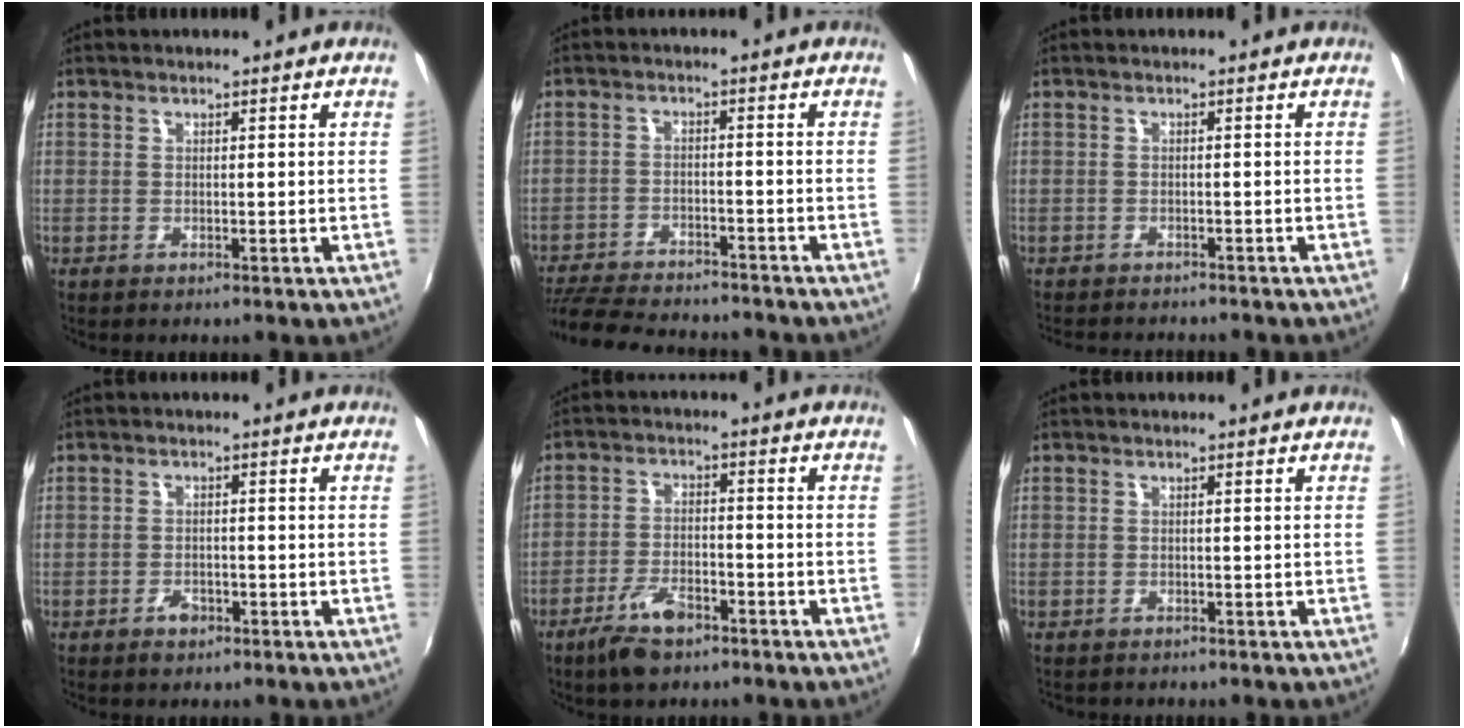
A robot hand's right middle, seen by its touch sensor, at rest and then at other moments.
{"total": 16.0, "force": [-14.1, 3.8, 6.5], "torque": [-0.145, -0.021, -0.217]}
{"total": 5.1, "force": [-4.8, 1.1, 1.5], "torque": [-0.043, -0.016, -0.072]}
{"total": 2.6, "force": [-1.7, 1.5, 1.1], "torque": [-0.022, 0.000, -0.029]}
{"total": 7.7, "force": [-5.4, 3.1, 4.6], "torque": [-0.106, -0.006, -0.096]}
{"total": 1.0, "force": [-0.9, 0.5, 0.1], "torque": [-0.008, -0.002, -0.013]}